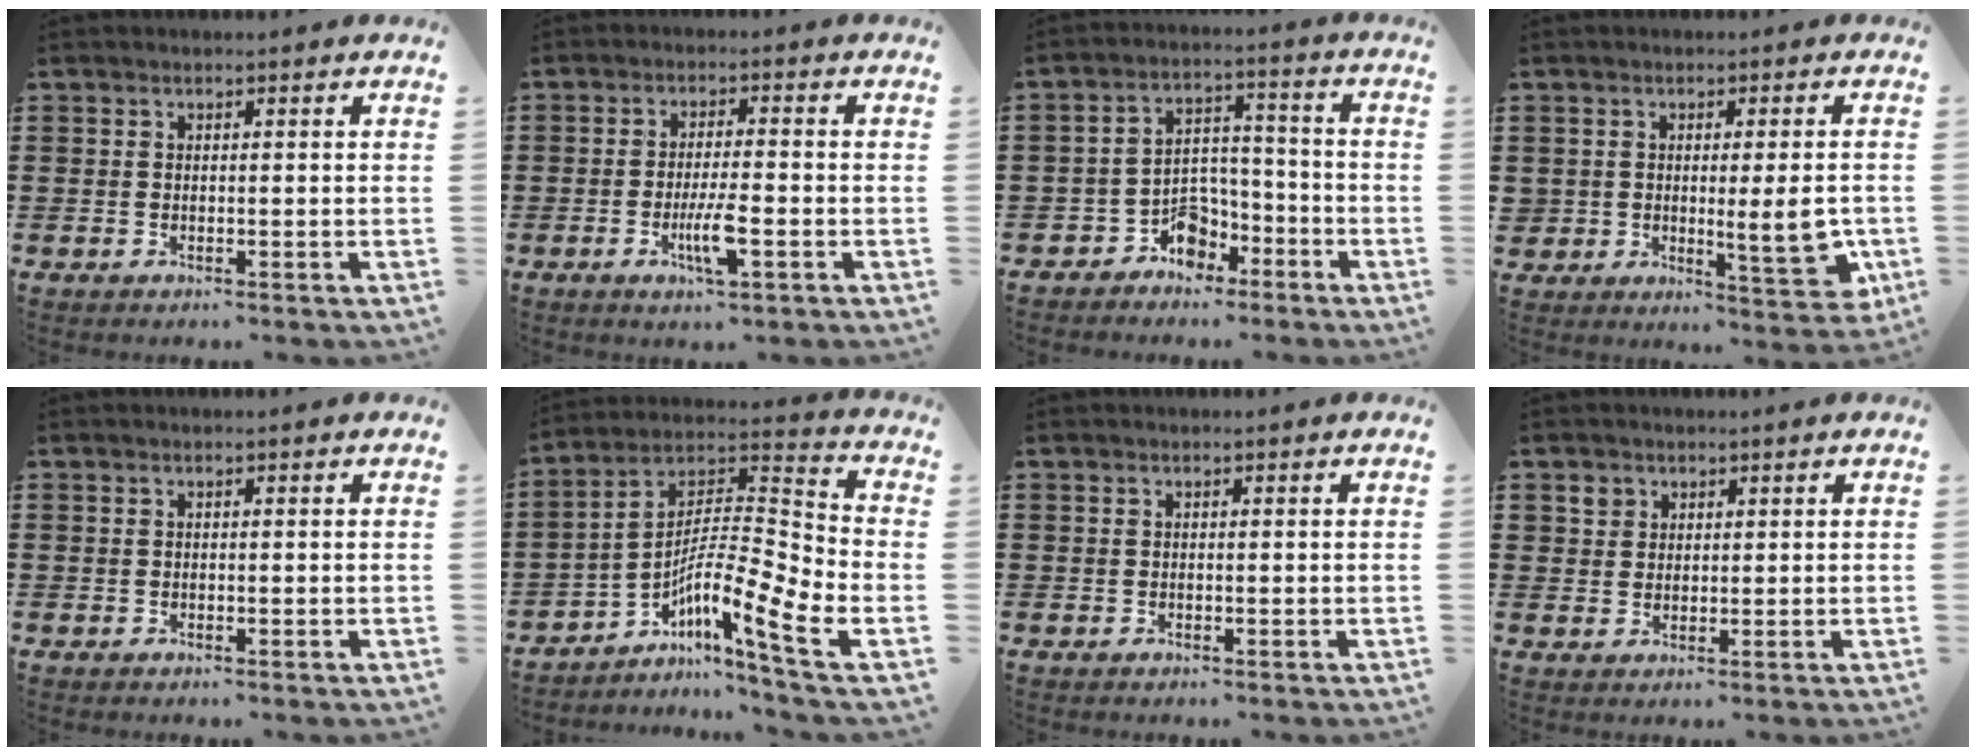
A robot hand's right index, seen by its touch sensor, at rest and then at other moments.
{"total": 5.2, "force": [-2.1, 1.0, 4.7], "torque": [-0.090, -0.006, -0.038]}
{"total": 5.3, "force": [-3.8, 3.3, 1.7], "torque": [-0.034, 0.017, -0.070]}
{"total": 6.6, "force": [-0.6, 2.6, 6.0], "torque": [-0.087, -0.004, -0.008]}
{"total": 0.0}
{"total": 9.6, "force": [-5.1, 0.7, 8.2], "torque": [-0.158, -0.027, -0.106]}
{"total": 0.0}
{"total": 2.1, "force": [1.0, 1.8, 0.3], "torque": [-0.014, 0.009, 0.017]}